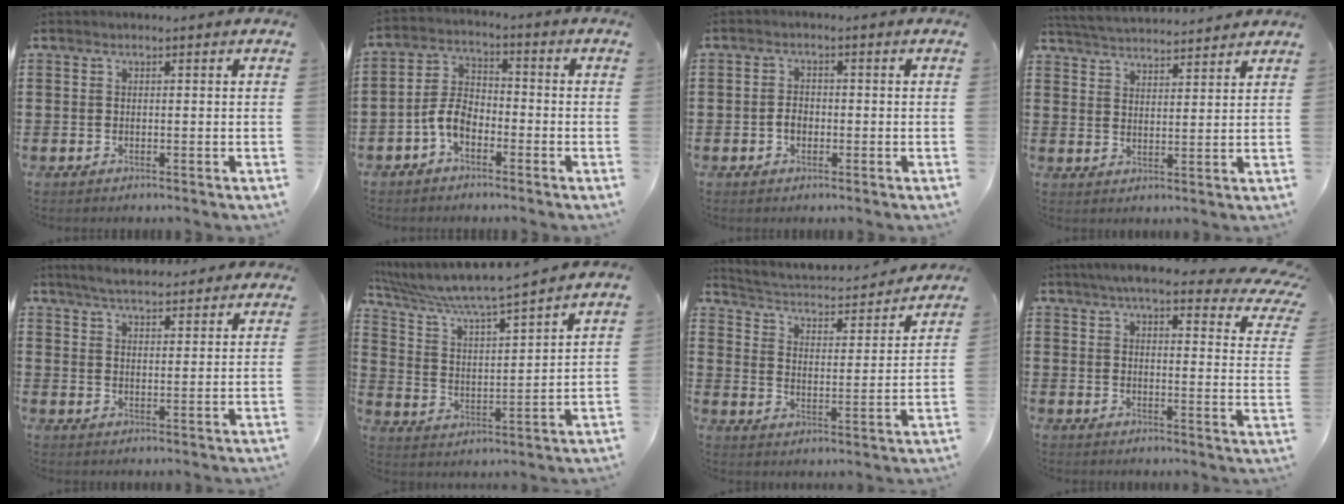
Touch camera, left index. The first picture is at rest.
{"total": 5.4, "force": [-3.0, 2.9, 3.5], "torque": [-0.089, 0.005, -0.065]}
{"total": 2.2, "force": [-0.4, 1.5, 1.6], "torque": [-0.040, 0.001, -0.012]}
{"total": 4.0, "force": [4.0, -0.1, 0.3], "torque": [-0.023, -0.022, 0.069]}
{"total": 5.2, "force": [5.0, 0.6, 1.3], "torque": [-0.042, -0.013, 0.093]}
{"total": 7.0, "force": [6.4, -0.5, 2.7], "torque": [-0.081, -0.048, 0.105]}
{"total": 2.4, "force": [2.2, 0.4, 0.7], "torque": [-0.033, -0.029, 0.027]}
{"total": 7.0, "force": [5.5, 0.9, 4.3], "torque": [-0.087, -0.025, 0.090]}